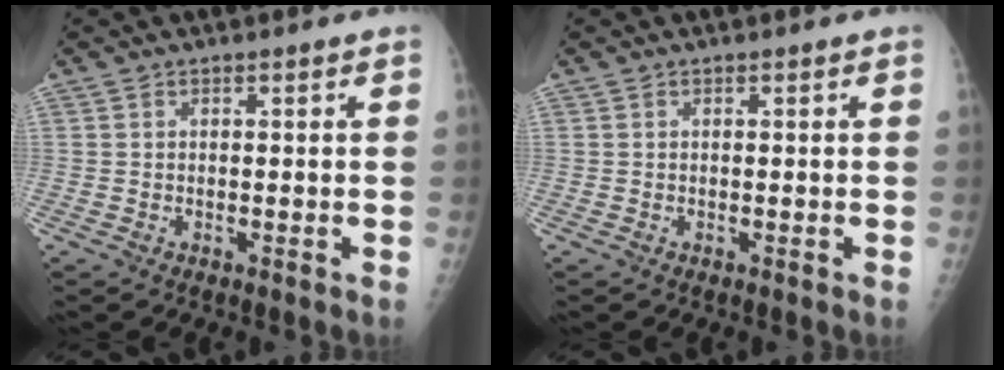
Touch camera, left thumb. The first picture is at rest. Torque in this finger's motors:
{"motor_torque": [0.00, 0.00, -0.02, -0.02, 0.00]}